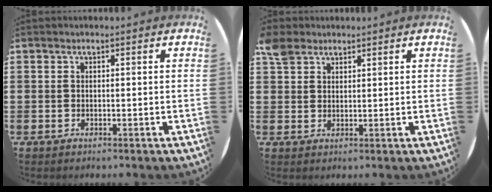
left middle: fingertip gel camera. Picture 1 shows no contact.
{"total": 3.5, "force": [2.8, 1.9, 0.9], "torque": [-0.018, 0.003, 0.054]}